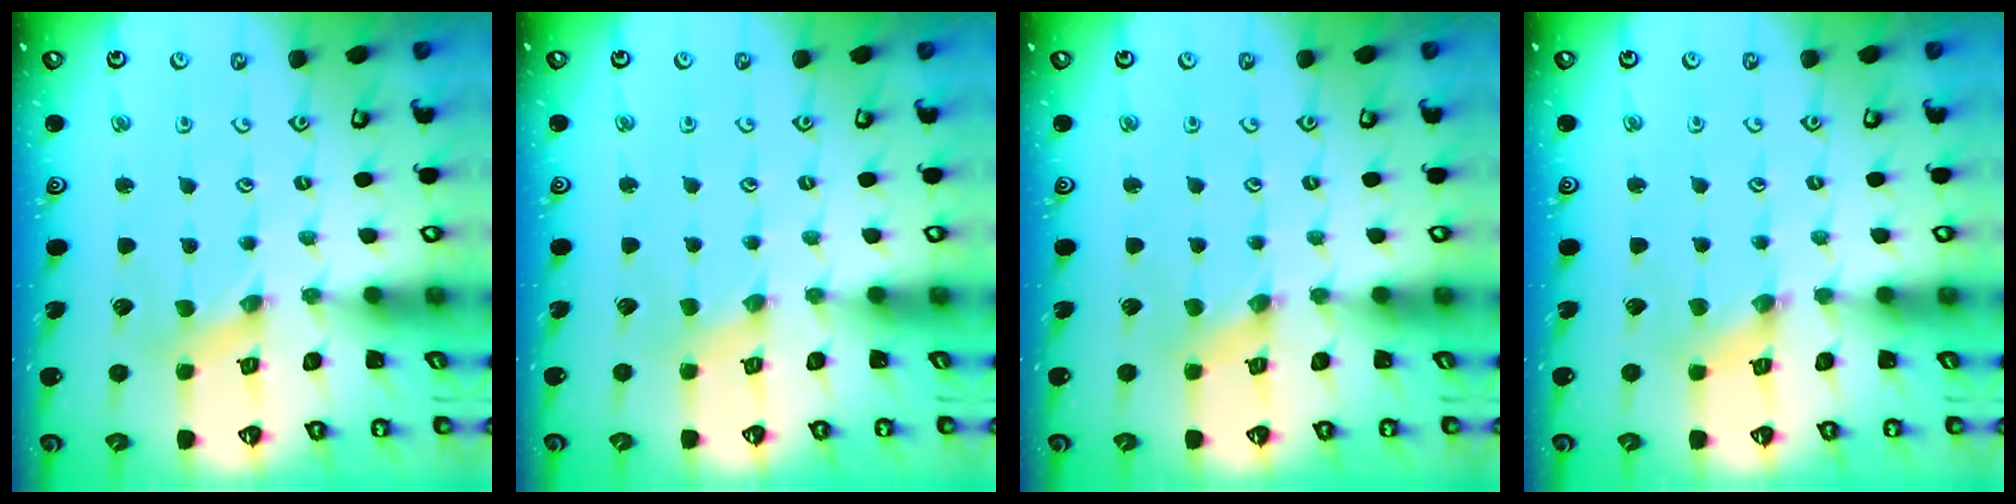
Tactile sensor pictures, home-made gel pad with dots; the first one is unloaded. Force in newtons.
{"total": 0.0}
{"total": 0.0}
{"total": 1.0, "press": 1.0, "slide": 0.2}